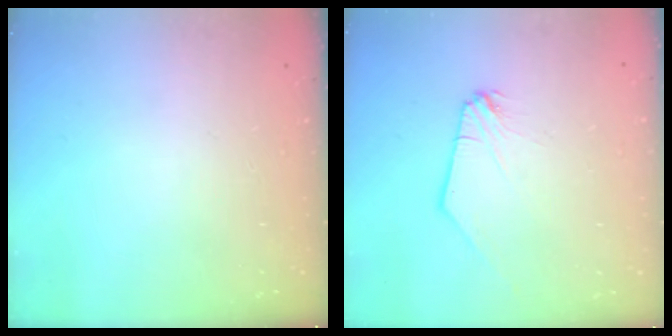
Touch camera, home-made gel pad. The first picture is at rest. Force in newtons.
{"total": 0.0}